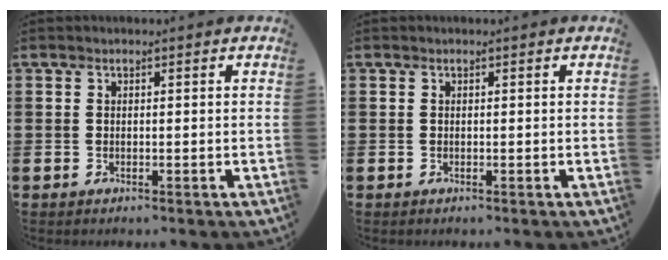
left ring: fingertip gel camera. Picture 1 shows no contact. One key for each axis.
{"total": 0.0}